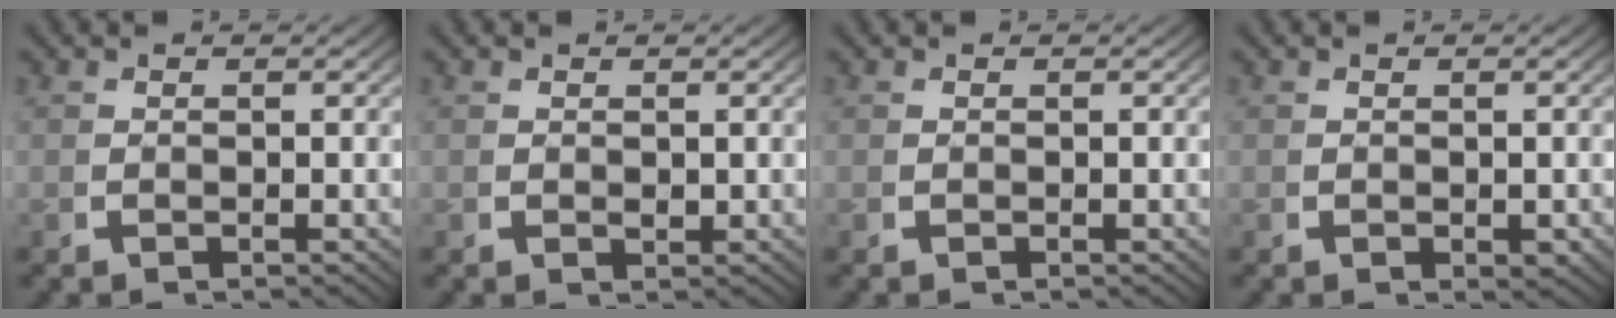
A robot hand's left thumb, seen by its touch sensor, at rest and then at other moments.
{"total": 0.7, "force": [0.4, 0.4, 0.4], "torque": [-0.009, -0.006, 0.011]}
{"total": 0.0}
{"total": 0.8, "force": [0.1, 0.6, 0.6], "torque": [-0.009, -0.006, 0.004]}